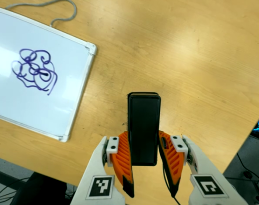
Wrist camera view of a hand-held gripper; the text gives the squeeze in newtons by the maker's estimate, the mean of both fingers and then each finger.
{"total": 5.0, "left": 3.2, "right": 6.8}